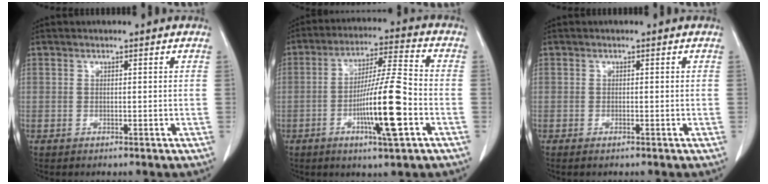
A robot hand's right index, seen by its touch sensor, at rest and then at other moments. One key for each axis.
{"total": 12.8, "fx": -4.0, "fy": 0.3, "fz": 12.2, "tx": -0.218, "ty": -0.005, "tz": -0.072}
{"total": 0.7, "fx": -0.5, "fy": 0.1, "fz": 0.5, "tx": -0.013, "ty": -0.002, "tz": -0.006}